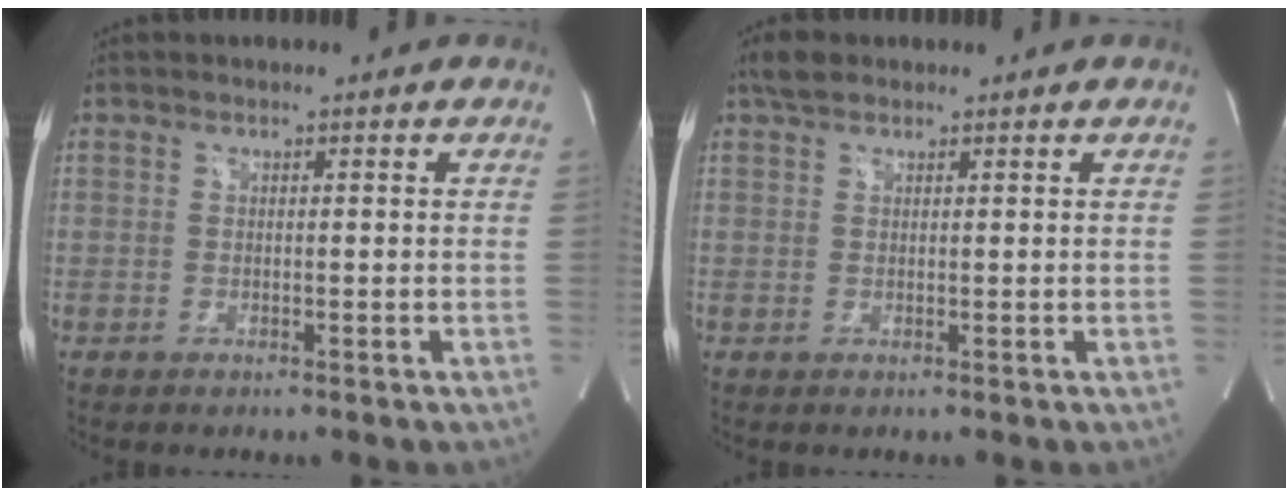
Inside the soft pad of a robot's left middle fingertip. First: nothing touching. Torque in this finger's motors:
{"motor_torque": [0.27, -0.12, -0.05, 0.00]}